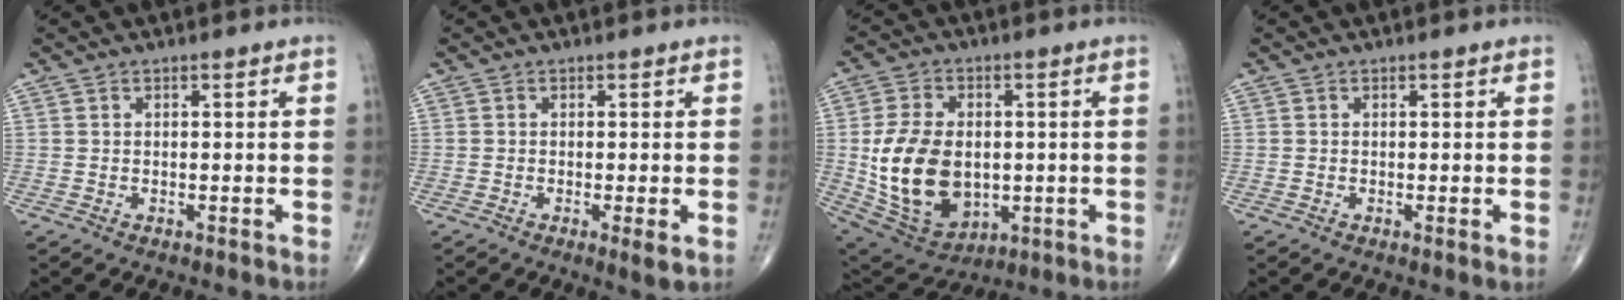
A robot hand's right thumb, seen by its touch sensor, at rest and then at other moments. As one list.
[{"total": 2.5, "force": [-0.7, 0.3, 2.4], "torque": [-0.045, -0.010, -0.014]}, {"total": 17.9, "force": [-0.9, 12.0, 13.3], "torque": [-0.226, -0.004, 0.010]}, {"total": 0.7, "force": [-0.1, 0.0, 0.7], "torque": [-0.016, -0.003, -0.003]}]